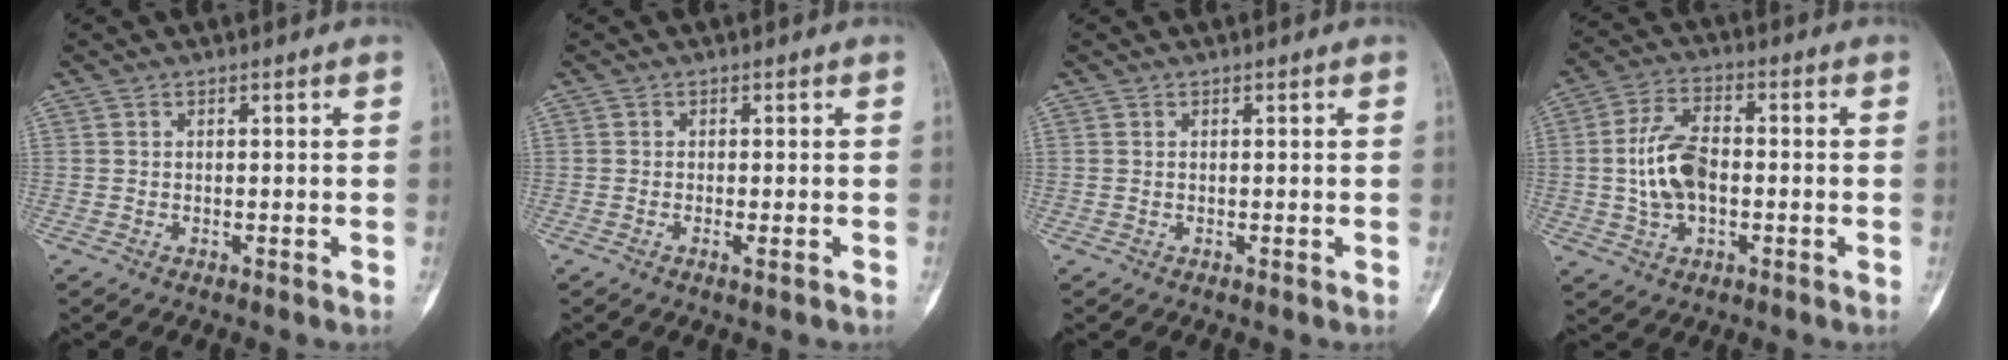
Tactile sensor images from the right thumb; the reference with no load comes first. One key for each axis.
{"total": 1.2, "fx": -0.5, "fy": 0.2, "fz": 1.0, "tx": -0.019, "ty": -0.001, "tz": -0.010}
{"total": 0.0}
{"total": 10.2, "fx": -0.8, "fy": 5.9, "fz": 8.3, "tx": -0.150, "ty": 0.015, "tz": -0.019}